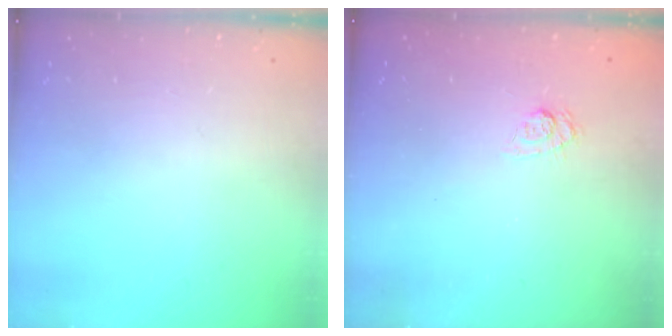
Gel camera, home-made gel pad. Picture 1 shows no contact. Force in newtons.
{"total": 4.5, "press": 4.2, "slide": 1.7}